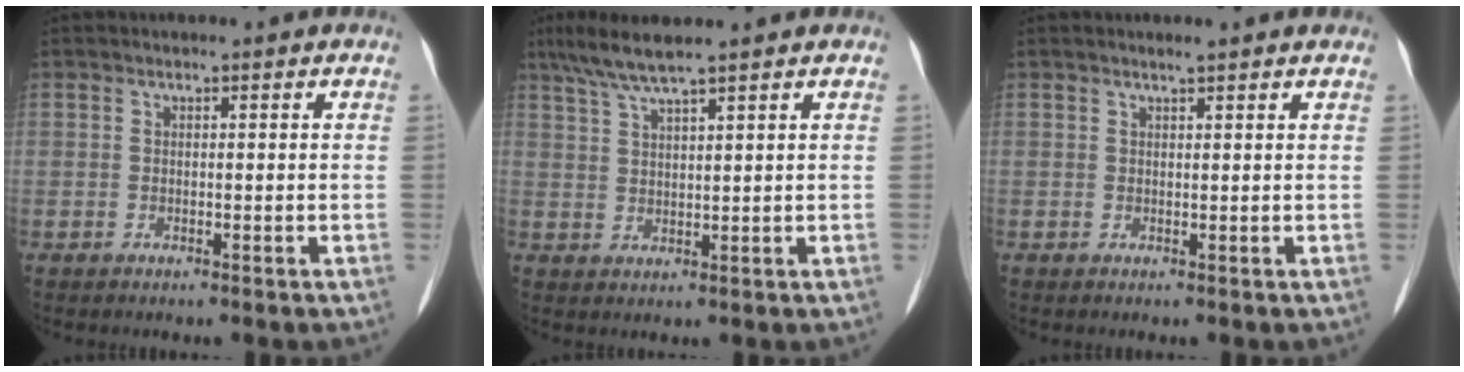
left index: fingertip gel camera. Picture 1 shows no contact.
{"total": 5.9, "force": [4.6, -0.2, 3.6], "torque": [-0.075, 0.019, 0.090]}
{"total": 1.8, "force": [1.6, 0.1, 0.9], "torque": [-0.015, 0.016, 0.025]}